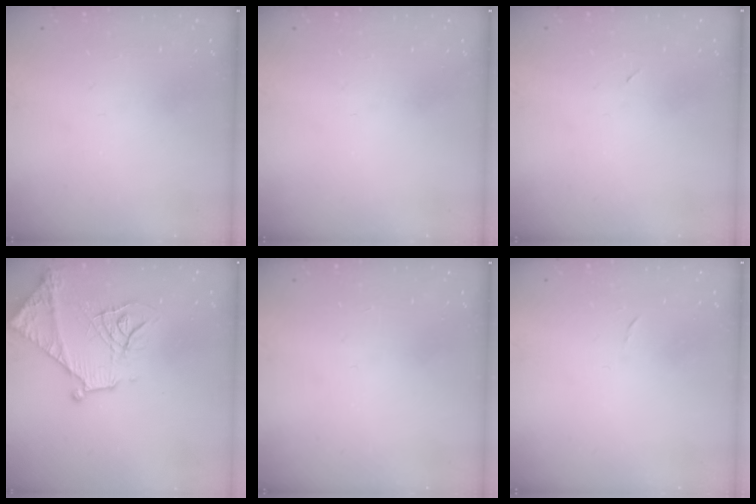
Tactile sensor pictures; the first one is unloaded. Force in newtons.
{"total": 0.0}
{"total": 2.3, "press": 1.9, "slide": 1.2}
{"total": 17.6, "press": 17.5, "slide": 1.7}
{"total": 0.0}
{"total": 2.3, "press": 2.3, "slide": 0.4}